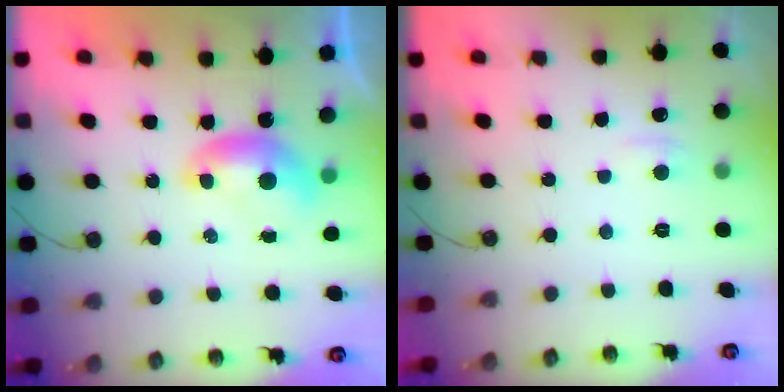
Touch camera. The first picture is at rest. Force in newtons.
{"total": 0.8, "press": 0.1, "slide": 0.8}